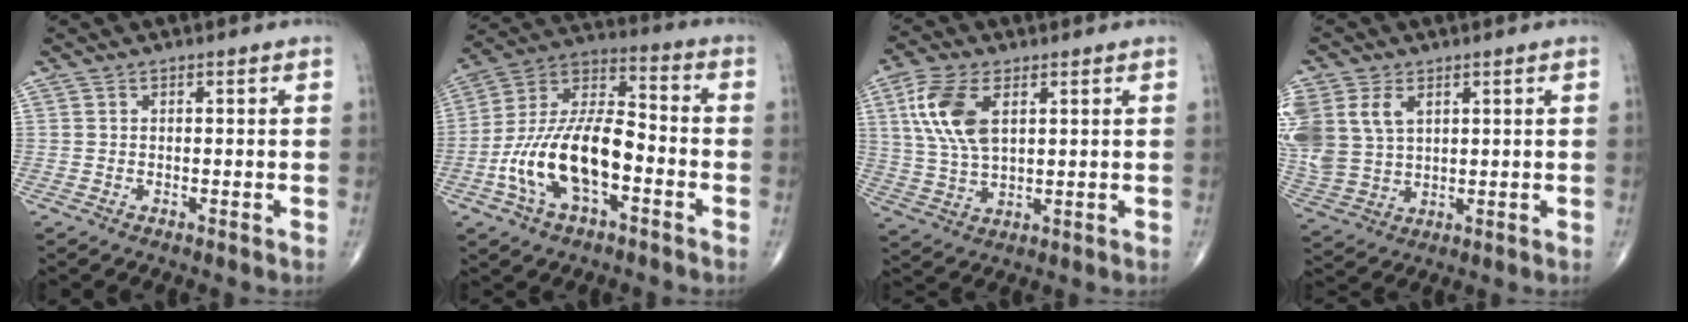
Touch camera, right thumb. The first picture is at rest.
{"total": 17.9, "force": [-5.5, 8.5, 14.8], "torque": [-0.280, 0.049, -0.102]}
{"total": 11.1, "force": [3.5, 5.7, 8.9], "torque": [-0.190, -0.005, 0.072]}
{"total": 14.9, "force": [4.9, 10.6, 9.3], "torque": [-0.233, 0.003, 0.111]}